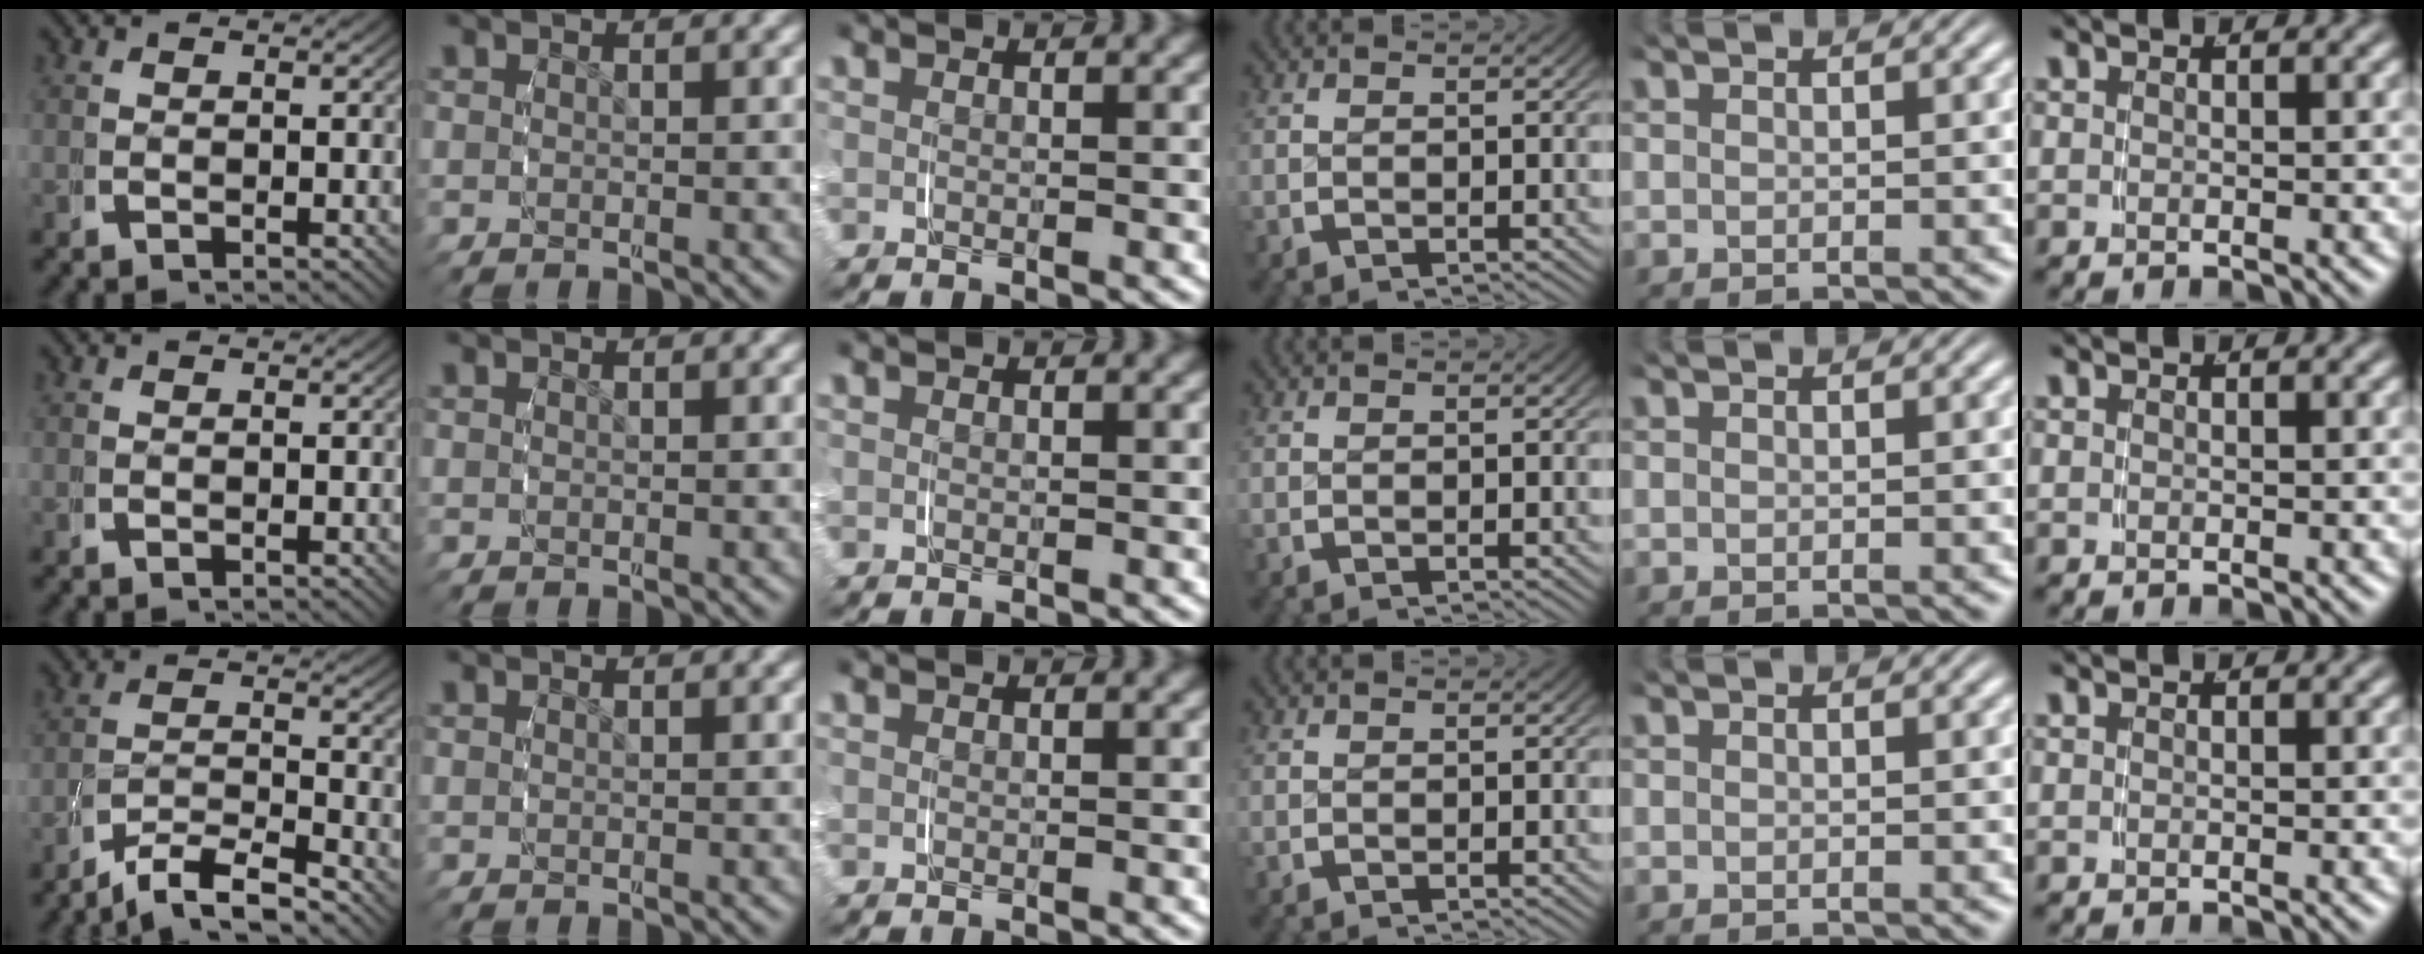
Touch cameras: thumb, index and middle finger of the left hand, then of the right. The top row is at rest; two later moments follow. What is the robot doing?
{"motion": "grasp_and_lifting", "object": "measuring cup"}